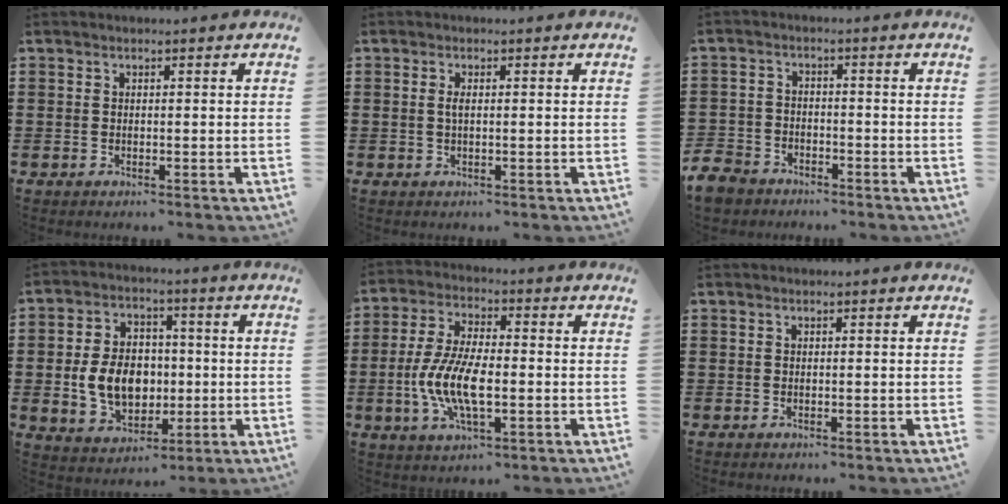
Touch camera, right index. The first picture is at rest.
{"total": 1.2, "force": [0.1, 0.3, 1.2], "torque": [-0.023, 0.002, 0.001]}
{"total": 4.0, "force": [-3.6, 1.6, 0.6], "torque": [-0.043, -0.005, -0.082]}
{"total": 9.4, "force": [-0.8, 6.9, 6.3], "torque": [-0.127, 0.008, -0.017]}
{"total": 10.0, "force": [-2.2, 4.1, 8.9], "torque": [-0.197, -0.011, -0.044]}
{"total": 0.0}